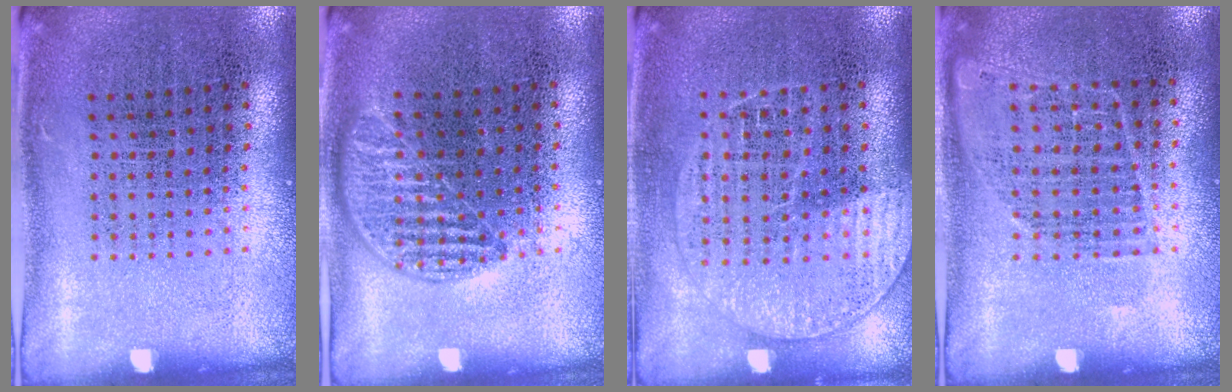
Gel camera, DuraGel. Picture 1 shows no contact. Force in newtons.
{"total": 1.0, "press": 0.8, "slide": 0.5}
{"total": 1.4, "press": 1.3, "slide": 0.5}
{"total": 0.9, "press": 0.9, "slide": 0.2}